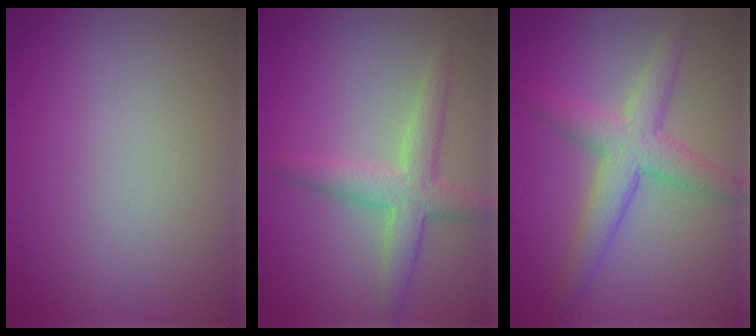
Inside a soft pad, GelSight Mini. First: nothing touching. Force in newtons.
{"total": 3.6, "press": 3.6, "slide": 0.1}
{"total": 4.4, "press": 4.4, "slide": 0.1}